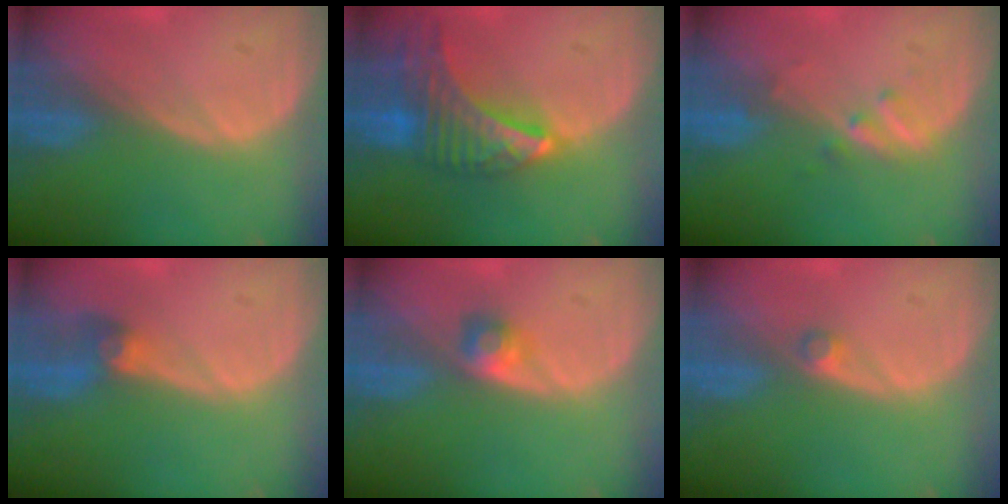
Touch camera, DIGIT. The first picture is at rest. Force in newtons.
{"total": 9.2, "press": 8.1, "slide": 4.3}
{"total": 1.9, "press": 1.9, "slide": 0.3}
{"total": 3.0, "press": 2.6, "slide": 1.4}
{"total": 2.5, "press": 2.3, "slide": 1.0}
{"total": 1.3, "press": 1.1, "slide": 0.6}